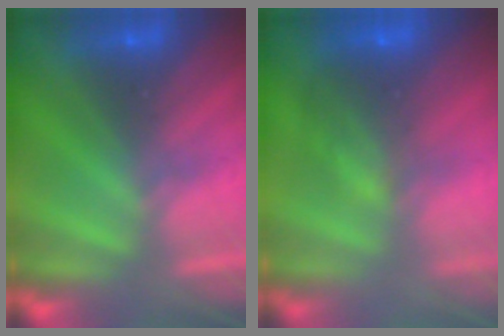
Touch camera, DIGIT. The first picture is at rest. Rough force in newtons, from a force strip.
{"total": 8.5}